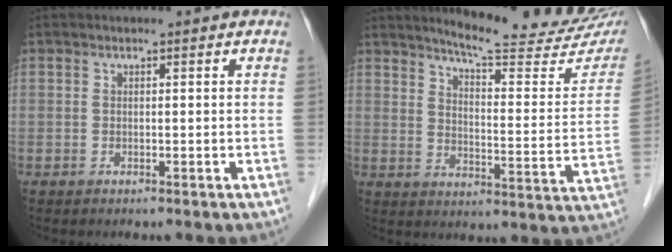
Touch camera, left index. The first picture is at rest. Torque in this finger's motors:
{"motor_torque": [-0.01, -0.25, 0.25, 0.02]}